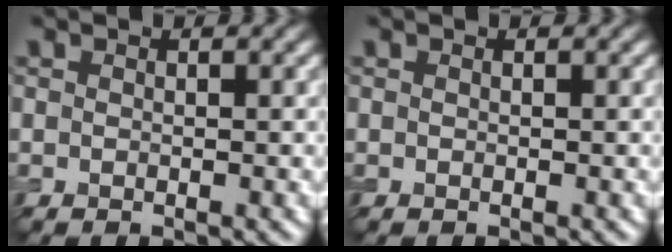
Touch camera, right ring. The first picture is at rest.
{"total": 0.0}